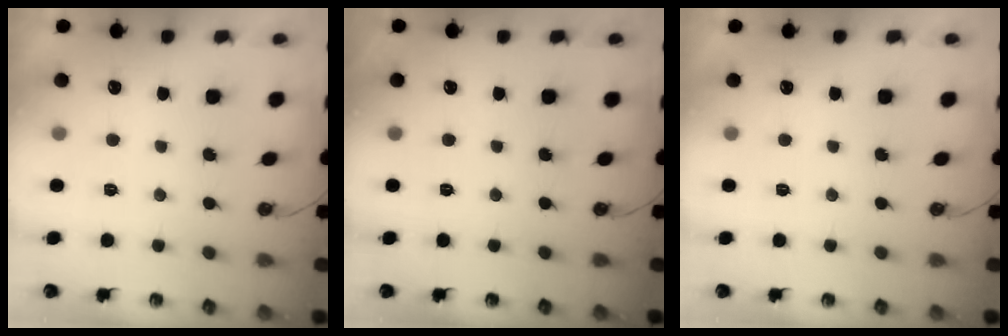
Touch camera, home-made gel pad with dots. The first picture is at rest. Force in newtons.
{"total": 0.0}
{"total": 0.0}